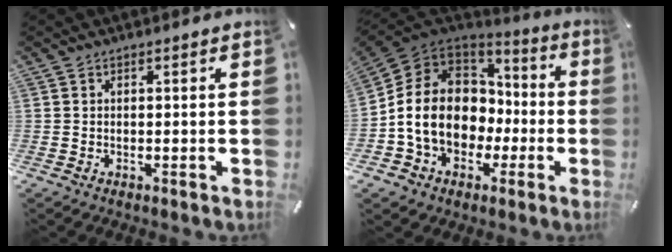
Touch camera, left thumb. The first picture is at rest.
{"total": 14.3, "force": [-2.2, 12.2, 7.2], "torque": [-0.166, 0.010, -0.034]}